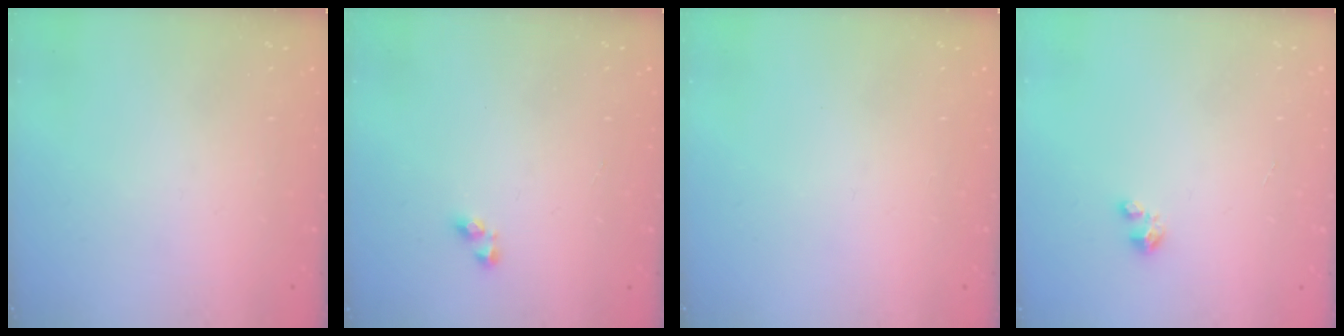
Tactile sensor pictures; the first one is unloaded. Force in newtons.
{"total": 3.2, "press": 3.2, "slide": 0.3}
{"total": 0.0}
{"total": 1.5, "press": 1.5, "slide": 0.1}